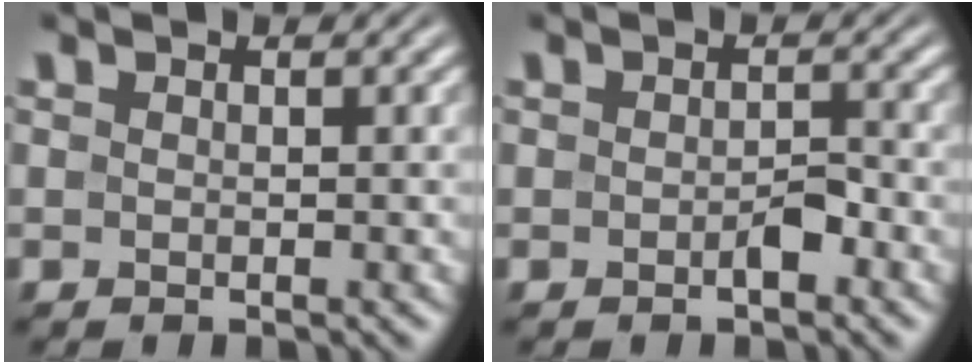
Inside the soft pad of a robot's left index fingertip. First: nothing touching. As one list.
[{"total": 1.5, "force": [-0.7, 0.7, 1.1], "torque": [-0.018, 0.001, -0.011]}]